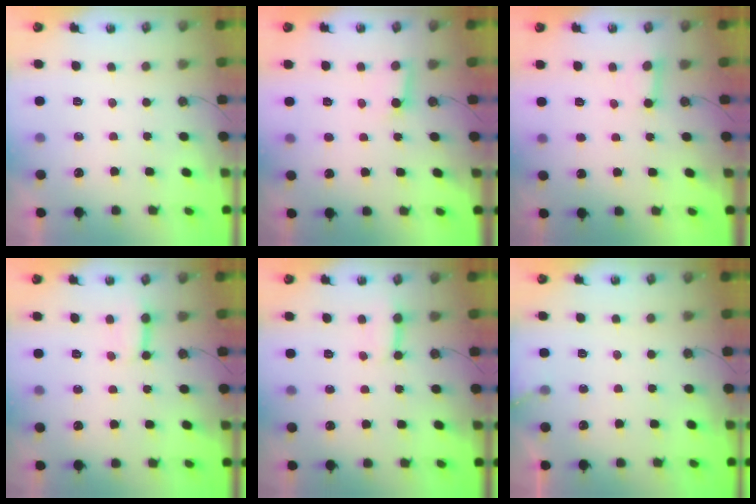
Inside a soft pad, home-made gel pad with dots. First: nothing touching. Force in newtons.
{"total": 3.0, "press": 3.0, "slide": 0.4}
{"total": 2.6, "press": 2.5, "slide": 0.3}
{"total": 3.2, "press": 3.2, "slide": 0.5}
{"total": 3.3, "press": 3.3, "slide": 0.5}
{"total": 3.1, "press": 3.1, "slide": 0.2}